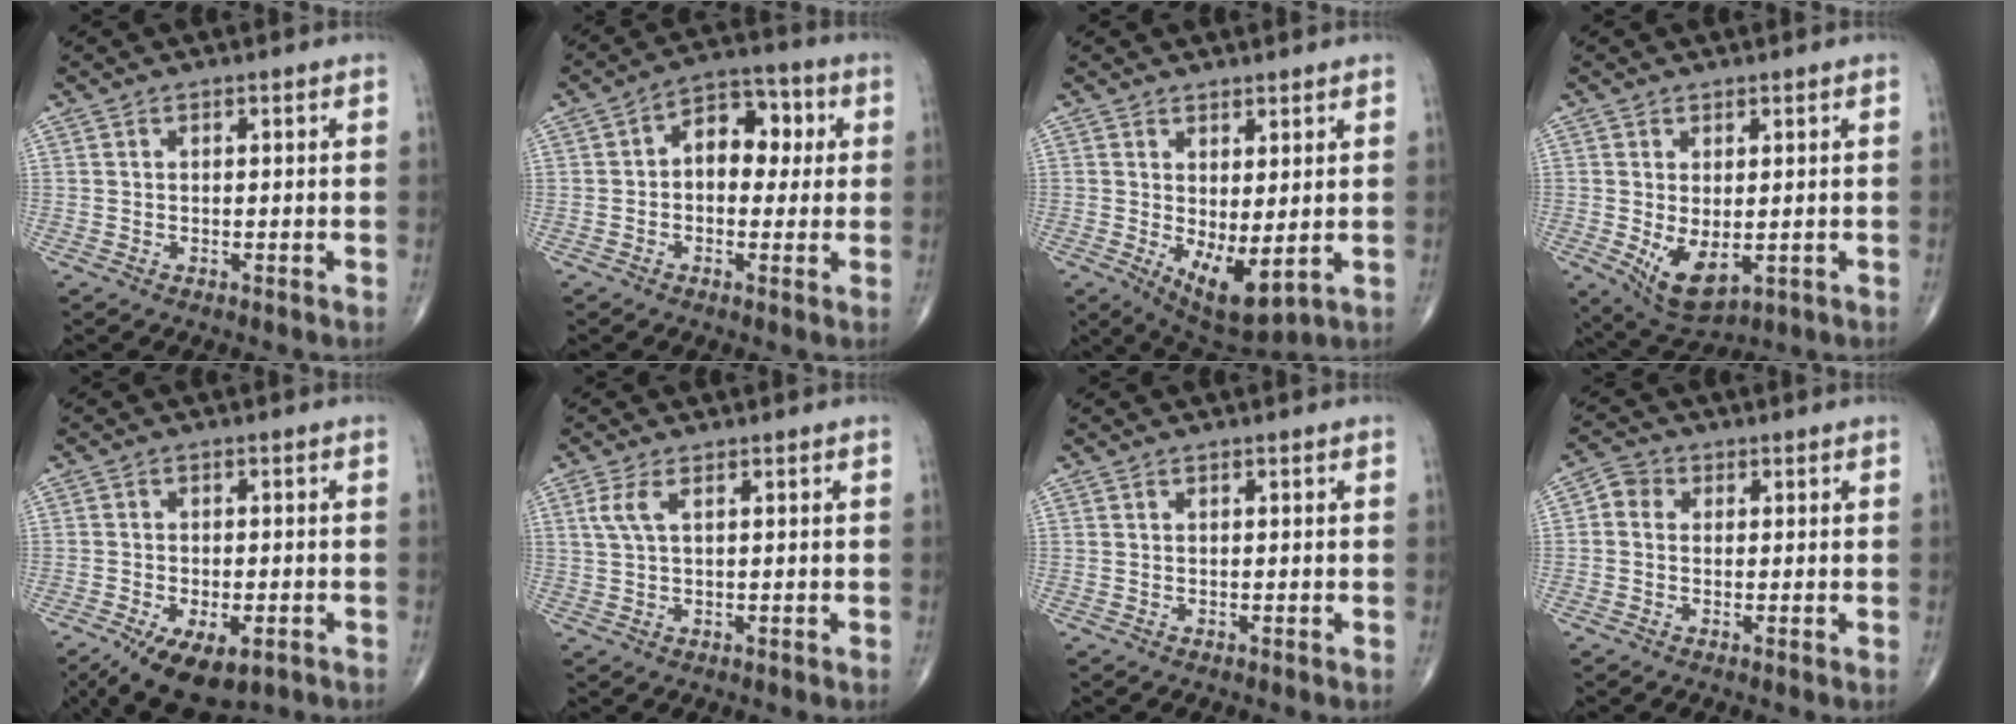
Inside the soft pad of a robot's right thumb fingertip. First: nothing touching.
{"total": 9.4, "force": [1.1, 6.3, 6.9], "torque": [-0.063, 0.028, 0.009]}
{"total": 8.5, "force": [-0.7, 3.4, 7.7], "torque": [-0.120, -0.019, 0.008]}
{"total": 7.4, "force": [-1.1, 3.7, 6.2], "torque": [-0.100, -0.017, 0.001]}
{"total": 11.5, "force": [-6.3, 5.5, 7.9], "torque": [-0.136, 0.003, -0.091]}
{"total": 3.0, "force": [1.1, 0.9, 2.6], "torque": [-0.074, 0.006, 0.029]}
{"total": 0.0}
{"total": 3.2, "force": [0.3, 2.8, 1.6], "torque": [-0.016, 0.008, -0.004]}